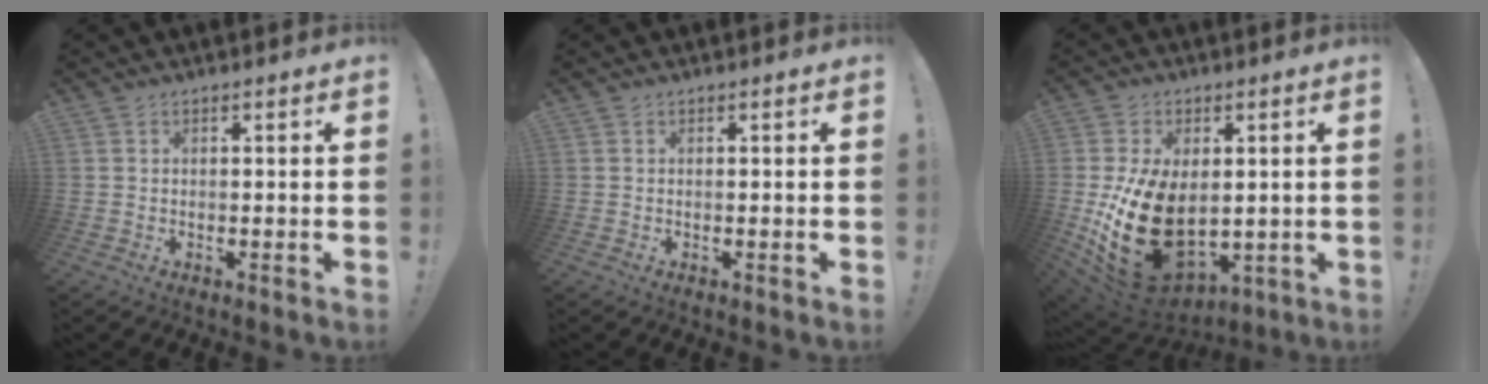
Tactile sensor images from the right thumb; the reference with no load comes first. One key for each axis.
{"total": 0.0}
{"total": 23.3, "fx": -1.9, "fy": 15.4, "fz": 17.4, "tx": -0.329, "ty": -0.003, "tz": -0.010}